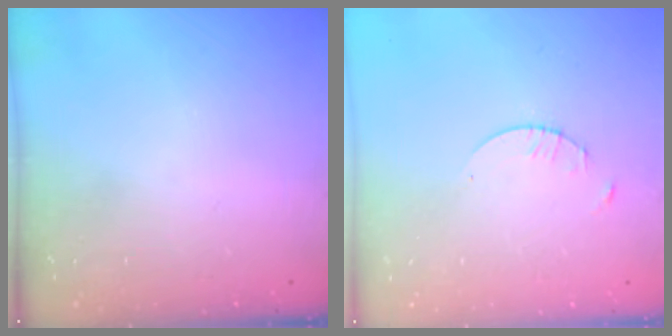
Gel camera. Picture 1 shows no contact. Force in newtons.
{"total": 1.3, "press": 1.3, "slide": 0.2}